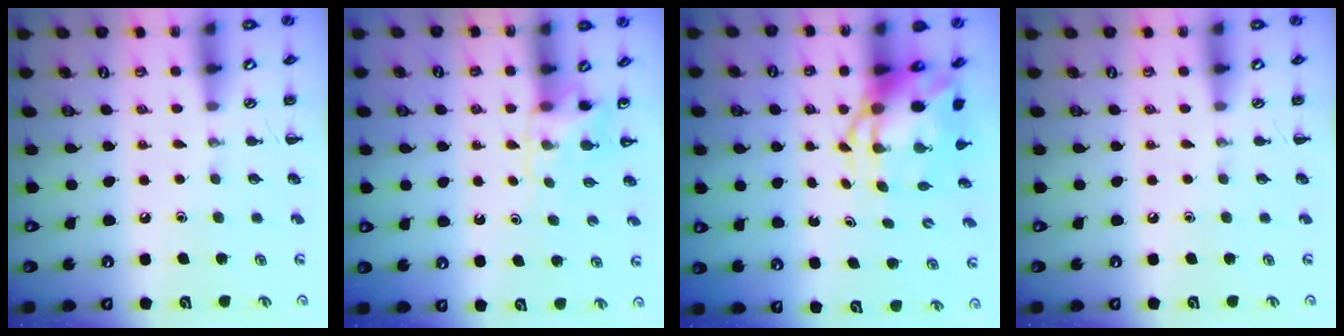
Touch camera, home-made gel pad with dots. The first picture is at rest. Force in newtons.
{"total": 4.5, "press": 4.3, "slide": 1.4}
{"total": 6.4, "press": 6.2, "slide": 1.7}
{"total": 0.0}